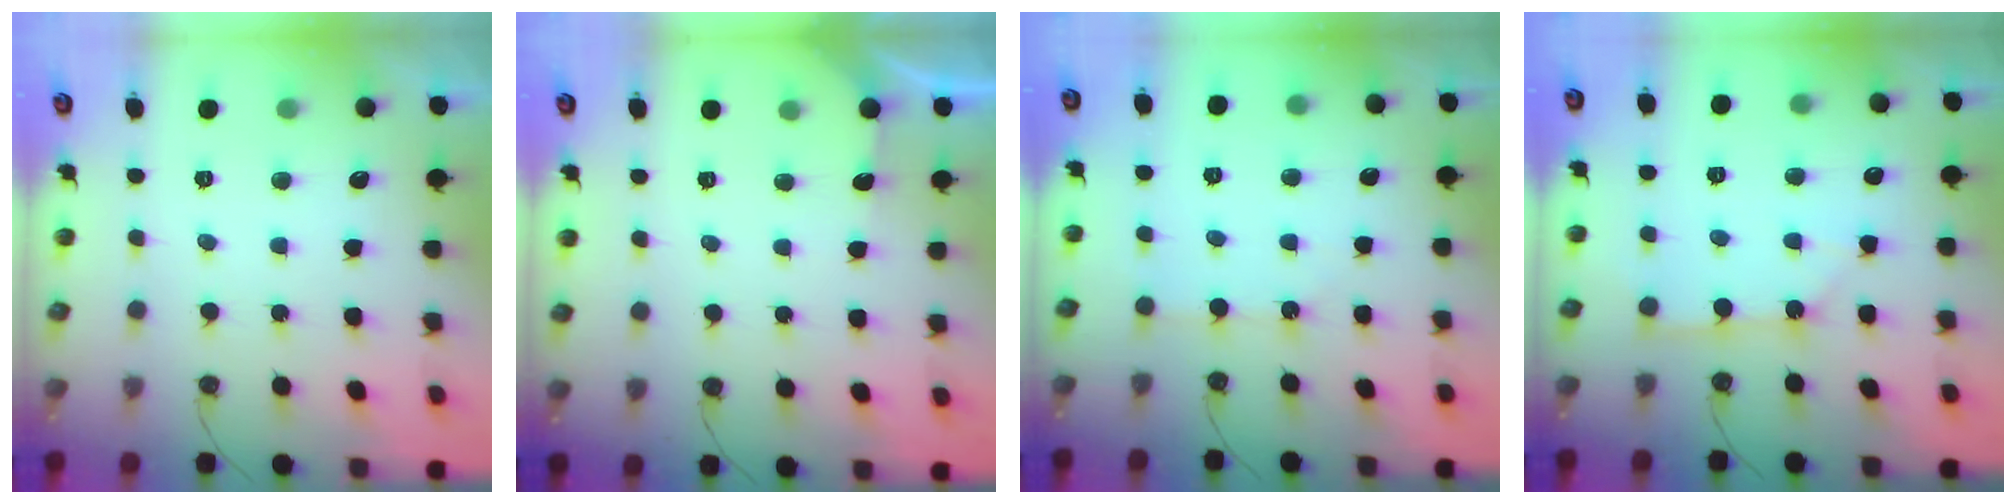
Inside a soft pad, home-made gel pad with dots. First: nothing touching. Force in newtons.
{"total": 3.0, "press": 3.0, "slide": 0.3}
{"total": 2.2, "press": 2.2, "slide": 0.3}
{"total": 4.6, "press": 4.5, "slide": 0.4}